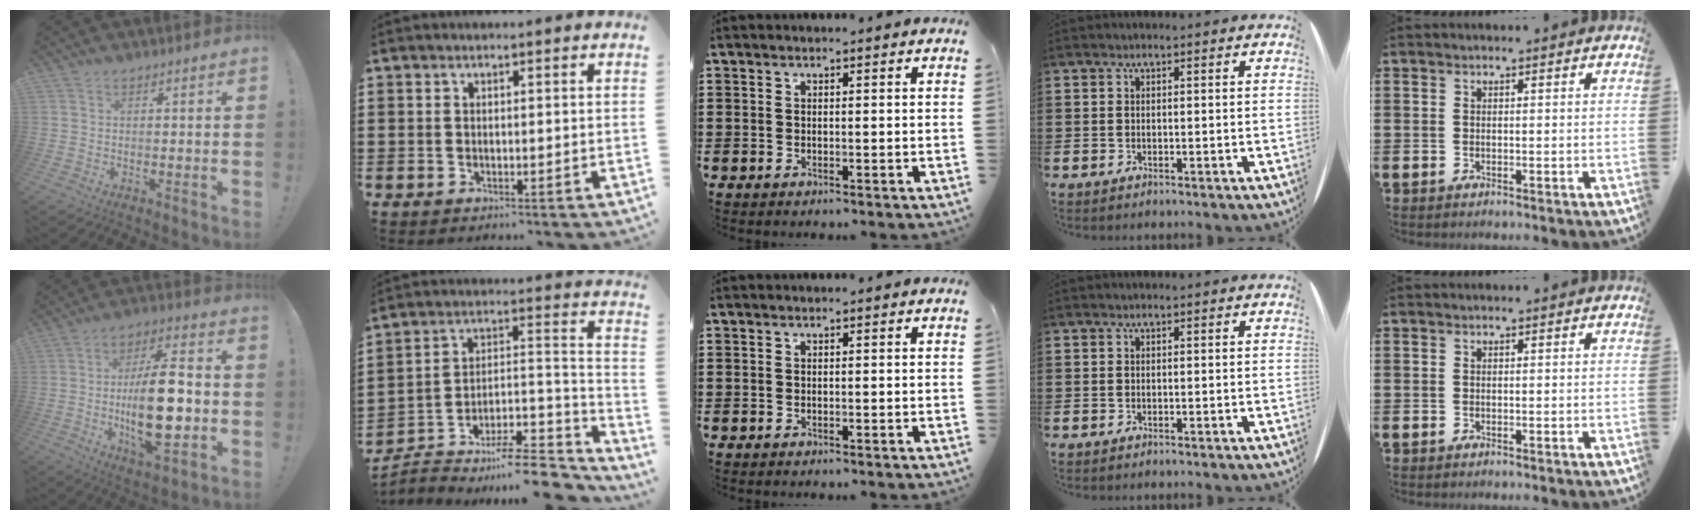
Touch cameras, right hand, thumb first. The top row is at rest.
{"thumb": {"total": 21.7, "force": [-2.4, 8.4, 19.9], "torque": [-0.351, 0.001, -0.040]}, "index": {"total": 9.1, "force": [-7.6, 2.0, 4.6], "torque": [-0.059, 0.013, -0.142]}}